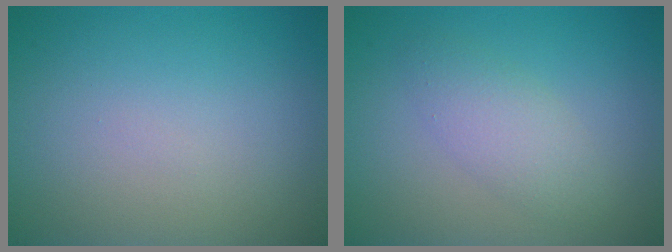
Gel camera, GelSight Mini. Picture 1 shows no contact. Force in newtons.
{"total": 2.7, "press": 2.7, "slide": 0.2}